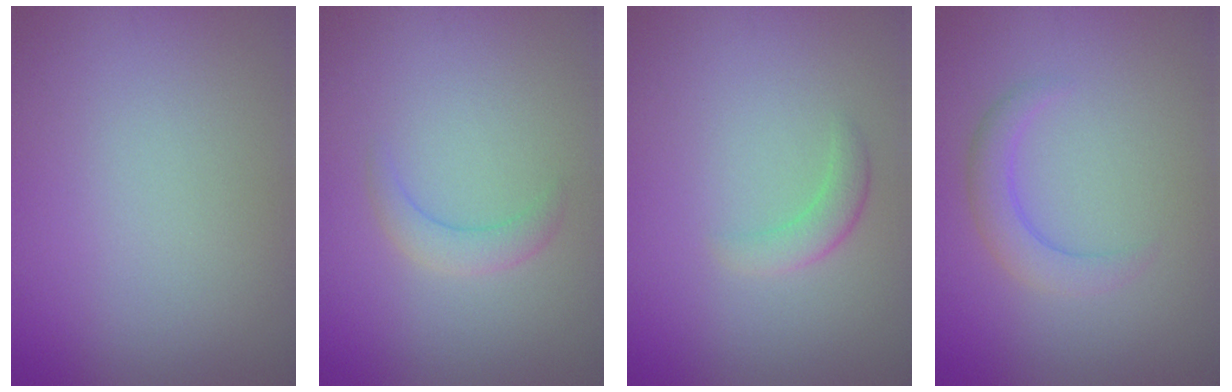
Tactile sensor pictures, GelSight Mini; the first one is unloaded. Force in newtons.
{"total": 1.9, "press": 1.9, "slide": 0.1}
{"total": 1.7, "press": 1.7, "slide": 0.1}
{"total": 2.4, "press": 2.4, "slide": 0.0}